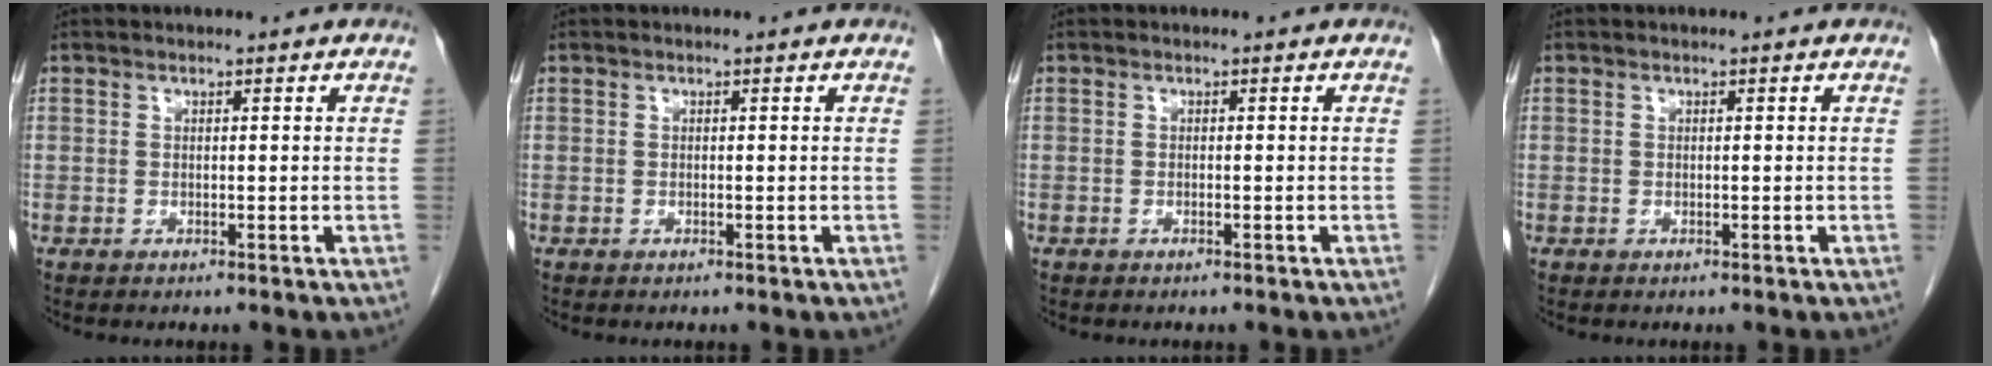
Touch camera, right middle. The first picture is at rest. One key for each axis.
{"total": 0.0}
{"total": 0.0}
{"total": 0.0}